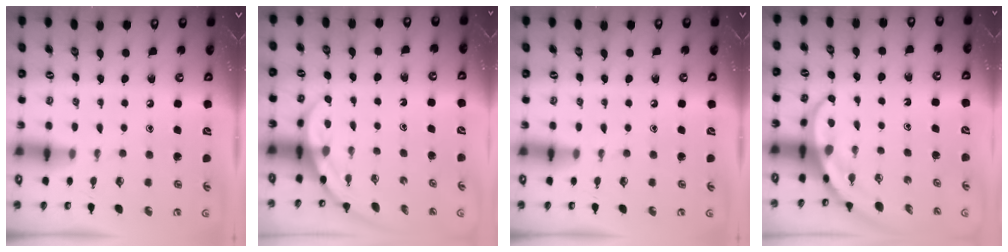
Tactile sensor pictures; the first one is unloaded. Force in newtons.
{"total": 4.2, "press": 4.2, "slide": 0.2}
{"total": 0.0}
{"total": 4.0, "press": 4.0, "slide": 0.4}